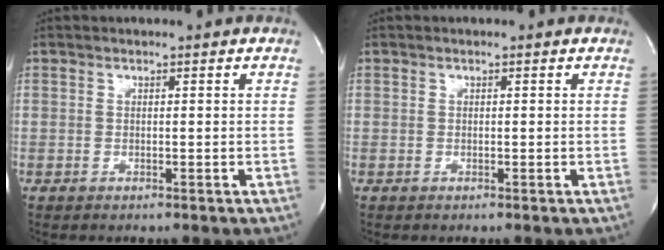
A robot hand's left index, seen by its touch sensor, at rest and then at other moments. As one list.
[{"total": 0.0}]